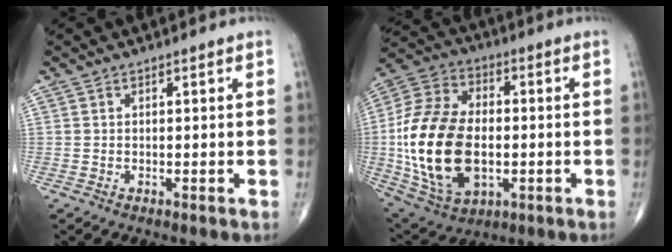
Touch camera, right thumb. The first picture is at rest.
{"total": 23.3, "force": [-2.2, 14.4, 18.2], "torque": [-0.356, 0.006, -0.028]}